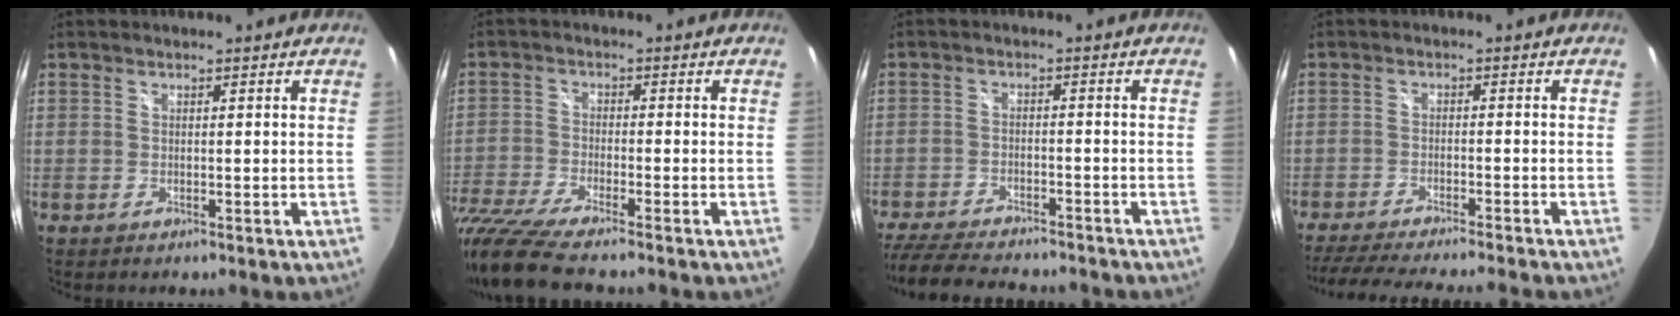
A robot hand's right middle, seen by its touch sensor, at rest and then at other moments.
{"total": 12.6, "force": [-10.5, 1.2, 6.8], "torque": [-0.163, -0.042, -0.200]}
{"total": 15.8, "force": [-13.7, 4.0, 7.0], "torque": [-0.156, -0.023, -0.213]}
{"total": 13.0, "force": [-11.7, 0.1, 5.8], "torque": [-0.129, -0.018, -0.186]}